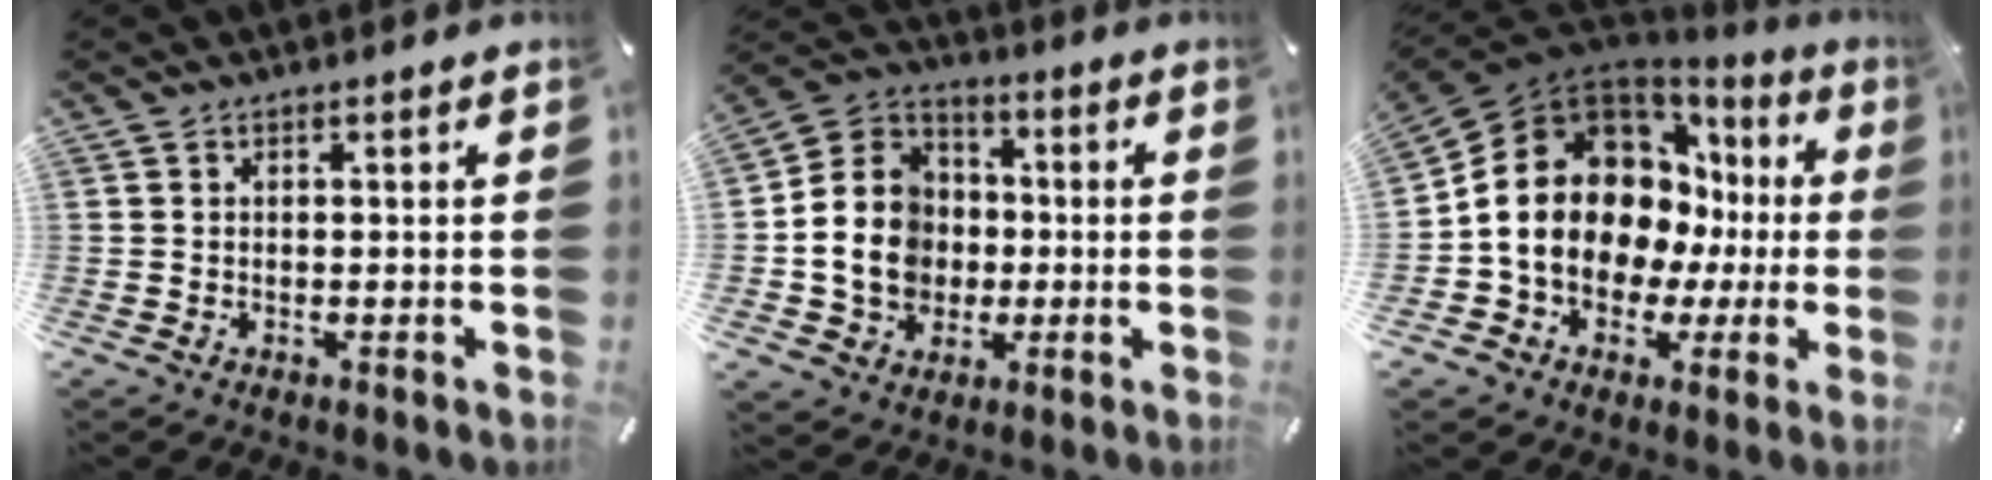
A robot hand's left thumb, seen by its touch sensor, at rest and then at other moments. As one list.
[{"total": 13.6, "force": [-2.2, 12.2, 5.6], "torque": [-0.143, 0.018, -0.037]}, {"total": 16.0, "force": [1.1, 13.1, 9.0], "torque": [-0.160, -0.018, 0.024]}]